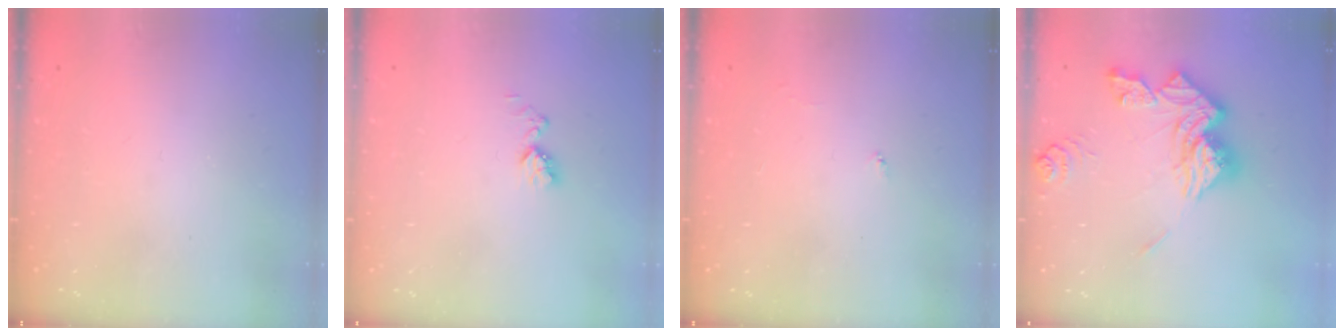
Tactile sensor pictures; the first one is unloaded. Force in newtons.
{"total": 5.7, "press": 5.6, "slide": 0.7}
{"total": 3.7, "press": 3.7, "slide": 0.5}
{"total": 16.7, "press": 16.7, "slide": 1.6}